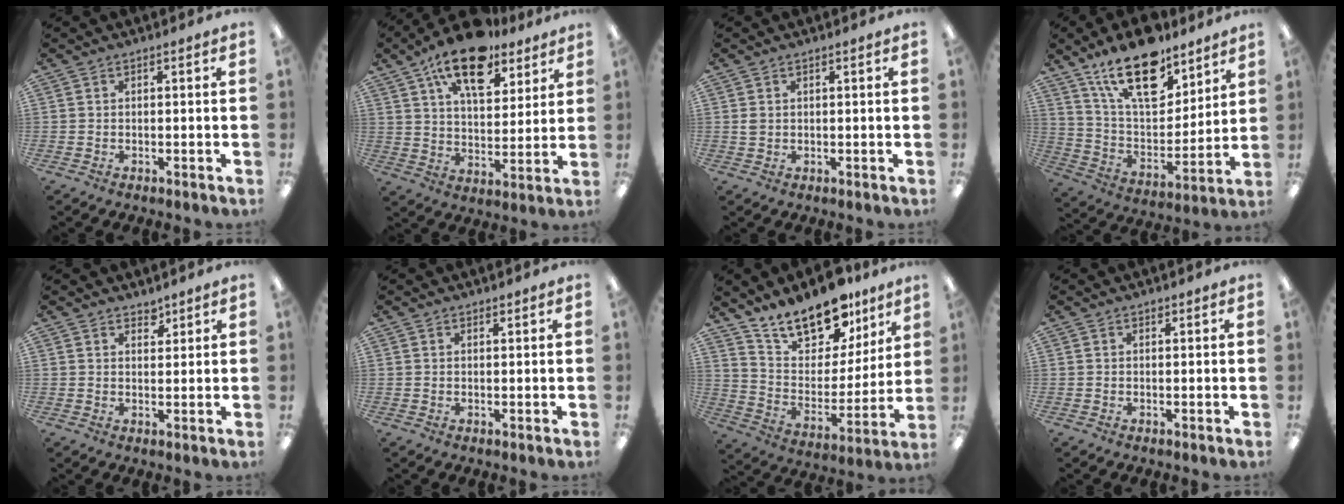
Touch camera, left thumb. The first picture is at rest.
{"total": 17.1, "force": [11.9, 7.7, 9.6], "torque": [-0.153, -0.056, 0.205]}
{"total": 1.5, "force": [0.5, 1.0, 1.0], "torque": [-0.020, 0.004, 0.008]}
{"total": 21.0, "force": [14.0, 9.5, 12.3], "torque": [-0.203, -0.077, 0.246]}
{"total": 2.5, "force": [2.2, 1.0, 0.5], "torque": [0.005, -0.015, 0.038]}
{"total": 0.8, "force": [0.7, 0.3, 0.2], "torque": [-0.005, 0.000, 0.014]}
{"total": 18.1, "force": [14.4, 8.4, 7.0], "torque": [-0.119, -0.102, 0.257]}
{"total": 0.7, "force": [0.6, 0.3, 0.3], "torque": [-0.006, 0.002, 0.010]}